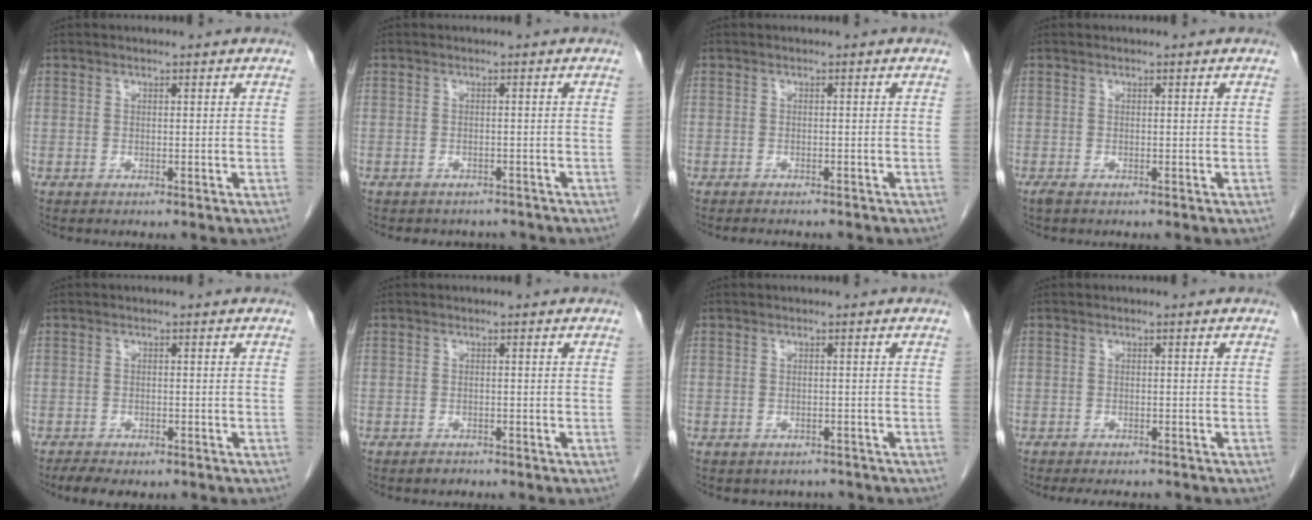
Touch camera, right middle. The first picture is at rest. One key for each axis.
{"total": 4.3, "fx": -3.8, "fy": 2.0, "fz": 0.4, "tx": -0.005, "ty": 0.007, "tz": -0.045}
{"total": 3.9, "fx": -3.4, "fy": 1.1, "fz": 1.5, "tx": -0.021, "ty": -0.004, "tz": -0.035}
{"total": 0.8, "fx": -0.6, "fy": 0.2, "fz": 0.5, "tx": -0.012, "ty": -0.003, "tz": -0.010}
{"total": 5.3, "fx": -4.2, "fy": 2.1, "fz": 2.5, "tx": -0.037, "ty": -0.007, "tz": -0.058}
{"total": 1.2, "fx": -1.0, "fy": 0.6, "fz": 0.2, "tx": -0.006, "ty": 0.001, "tz": -0.015}
{"total": 3.6, "fx": -3.1, "fy": 1.8, "fz": 0.2, "tx": 0.000, "ty": 0.009, "tz": -0.037}
{"total": 5.7, "fx": -5.0, "fy": 1.6, "fz": 2.2, "tx": -0.022, "ty": -0.004, "tz": -0.065}